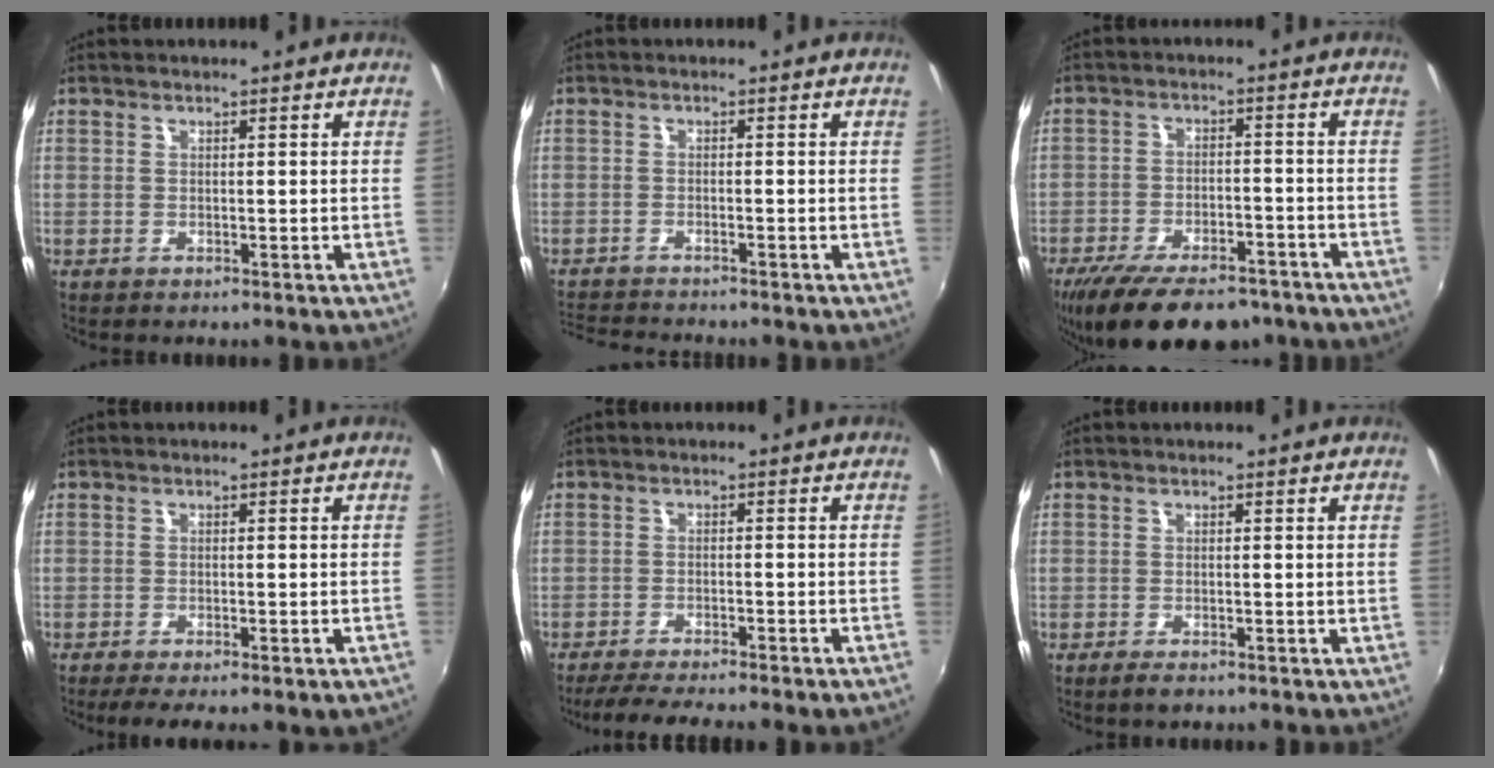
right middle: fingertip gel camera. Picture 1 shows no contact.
{"total": 5.8, "force": [-5.5, 0.2, 1.9], "torque": [-0.054, -0.012, -0.096]}
{"total": 18.5, "force": [-13.9, 7.4, 9.8], "torque": [-0.198, -0.025, -0.205]}
{"total": 5.2, "force": [-3.7, 0.3, 3.7], "torque": [-0.068, -0.015, -0.052]}
{"total": 8.0, "force": [-6.9, -0.6, 3.9], "torque": [-0.090, -0.012, -0.104]}
{"total": 2.1, "force": [-1.5, 0.7, 1.3], "torque": [-0.029, -0.006, -0.027]}